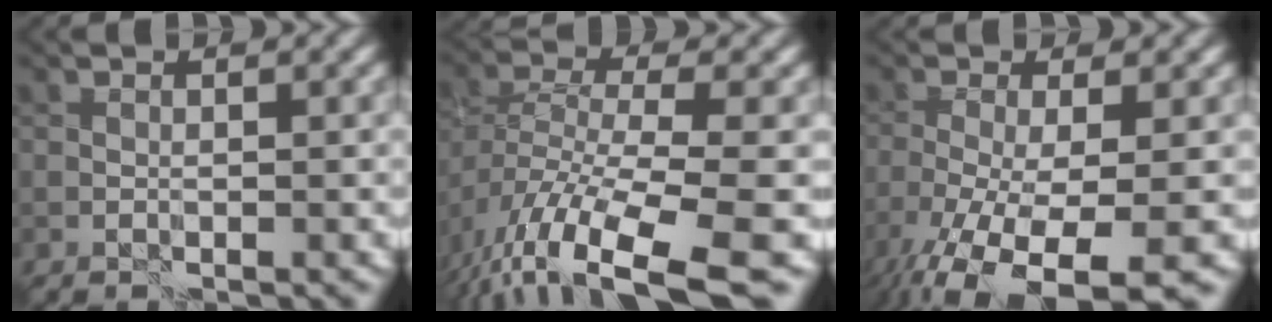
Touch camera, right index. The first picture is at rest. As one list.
[{"total": 10.5, "force": [-5.8, 4.3, 7.6], "torque": [-0.143, -0.023, -0.099]}, {"total": 11.1, "force": [-7.0, 3.6, 7.9], "torque": [-0.162, -0.053, -0.099]}]